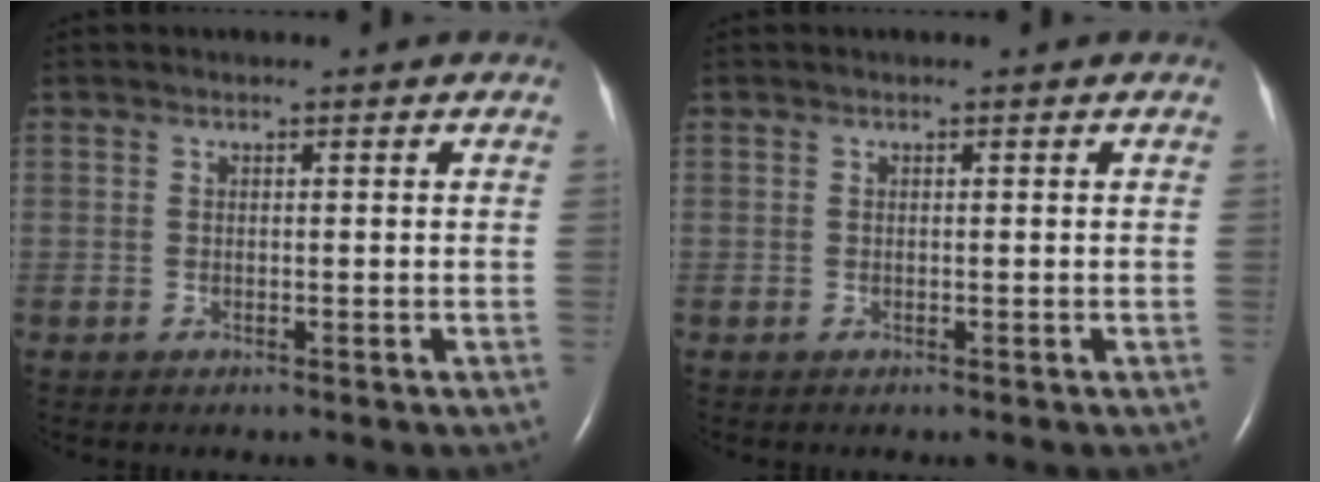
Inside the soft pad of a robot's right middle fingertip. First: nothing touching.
{"total": 0.0}